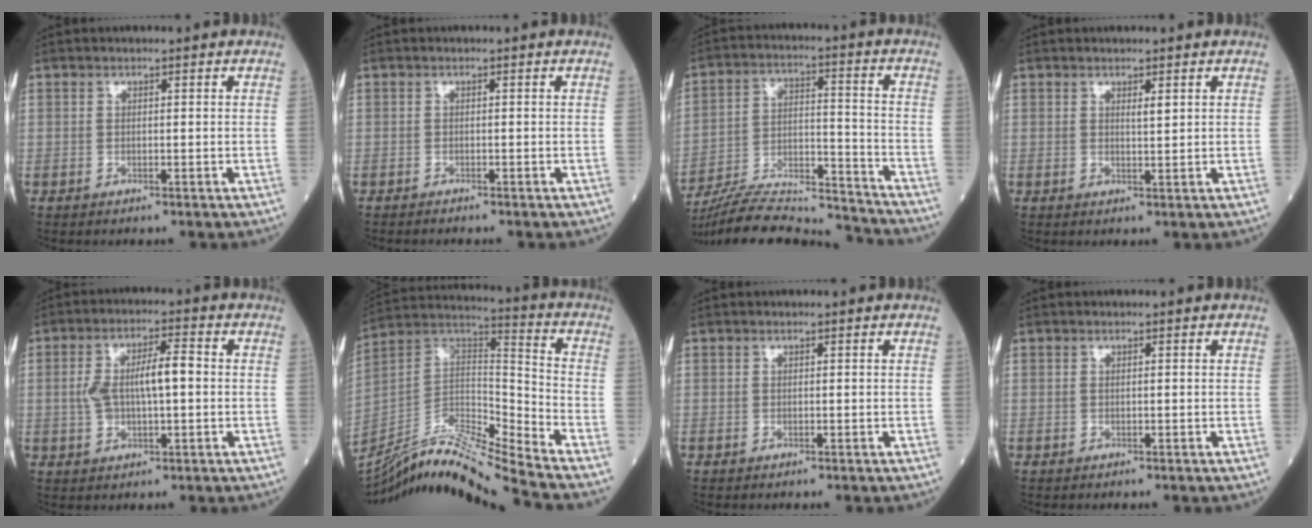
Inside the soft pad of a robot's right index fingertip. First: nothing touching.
{"total": 0.8, "force": [-0.8, 0.0, 0.1], "torque": [-0.006, -0.001, -0.013]}
{"total": 21.0, "force": [-20.1, 1.1, 6.1], "torque": [-0.127, 0.000, -0.319]}
{"total": 1.2, "force": [0.6, 0.1, 1.0], "torque": [-0.019, -0.005, 0.009]}
{"total": 7.8, "force": [0.3, 2.4, 7.4], "torque": [-0.149, 0.019, 0.008]}
{"total": 18.9, "force": [-17.3, -2.0, 7.3], "torque": [-0.139, 0.022, -0.311]}
{"total": 0.0}
{"total": 0.0}